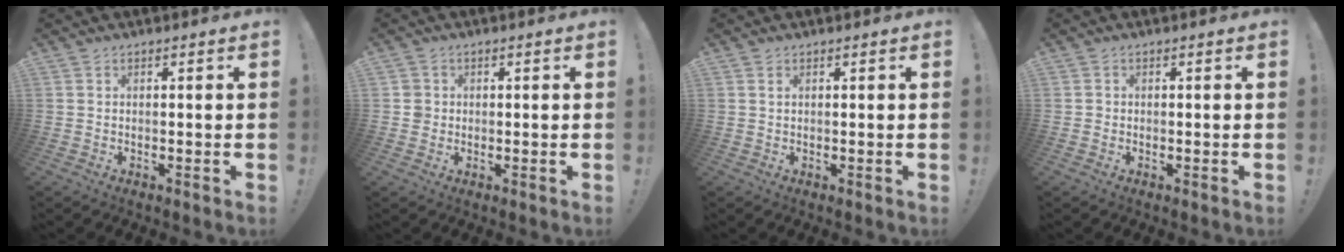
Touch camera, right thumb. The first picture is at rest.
{"total": 2.7, "force": [-0.2, 2.6, 0.7], "torque": [-0.012, 0.008, -0.001]}
{"total": 0.7, "force": [0.4, 0.3, 0.5], "torque": [-0.001, -0.003, 0.005]}
{"total": 0.9, "force": [-0.1, 0.8, 0.2], "torque": [-0.010, 0.006, -0.001]}